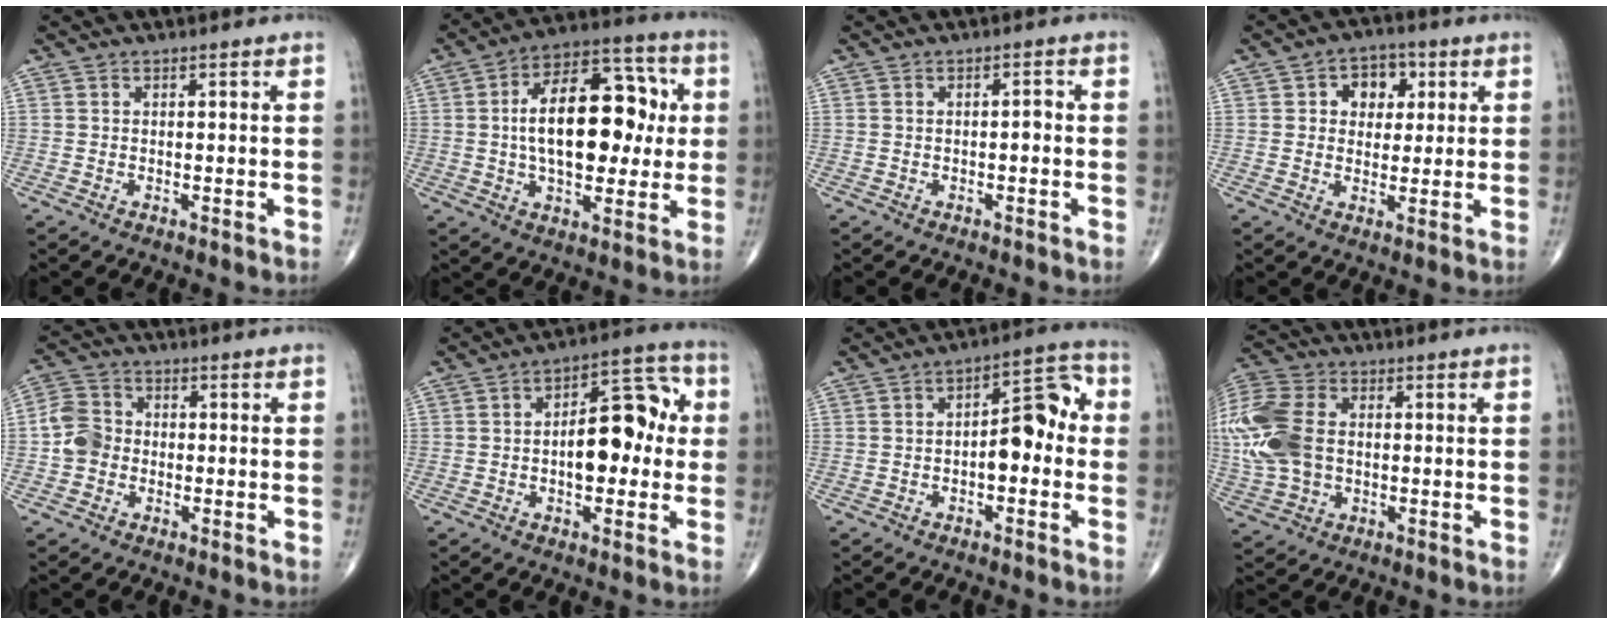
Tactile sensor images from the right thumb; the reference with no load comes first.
{"total": 20.0, "force": [1.6, 10.9, 16.7], "torque": [-0.235, 0.023, 0.021]}
{"total": 1.2, "force": [-0.3, 0.5, 1.0], "torque": [-0.012, 0.005, -0.006]}
{"total": 7.1, "force": [2.2, 5.3, 4.1], "torque": [-0.017, -0.001, 0.027]}
{"total": 5.8, "force": [-1.1, 4.9, 2.8], "torque": [-0.046, 0.017, -0.033]}
{"total": 12.9, "force": [0.0, 6.8, 11.0], "torque": [-0.135, 0.034, -0.006]}
{"total": 9.1, "force": [-0.8, 4.6, 7.9], "torque": [-0.088, 0.034, -0.020]}
{"total": 18.9, "force": [0.5, 13.1, 13.5], "torque": [-0.347, 0.011, 0.015]}